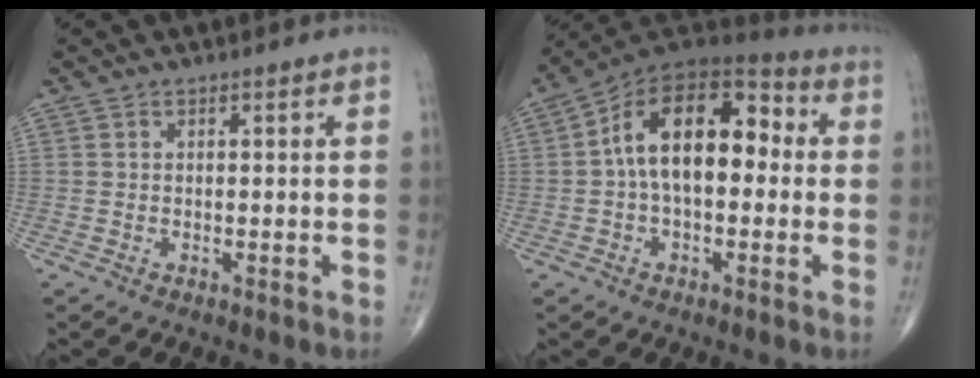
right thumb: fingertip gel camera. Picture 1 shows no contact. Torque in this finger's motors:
{"motor_torque": [-0.05, 1.70, 0.58, 0.05, 0.18]}